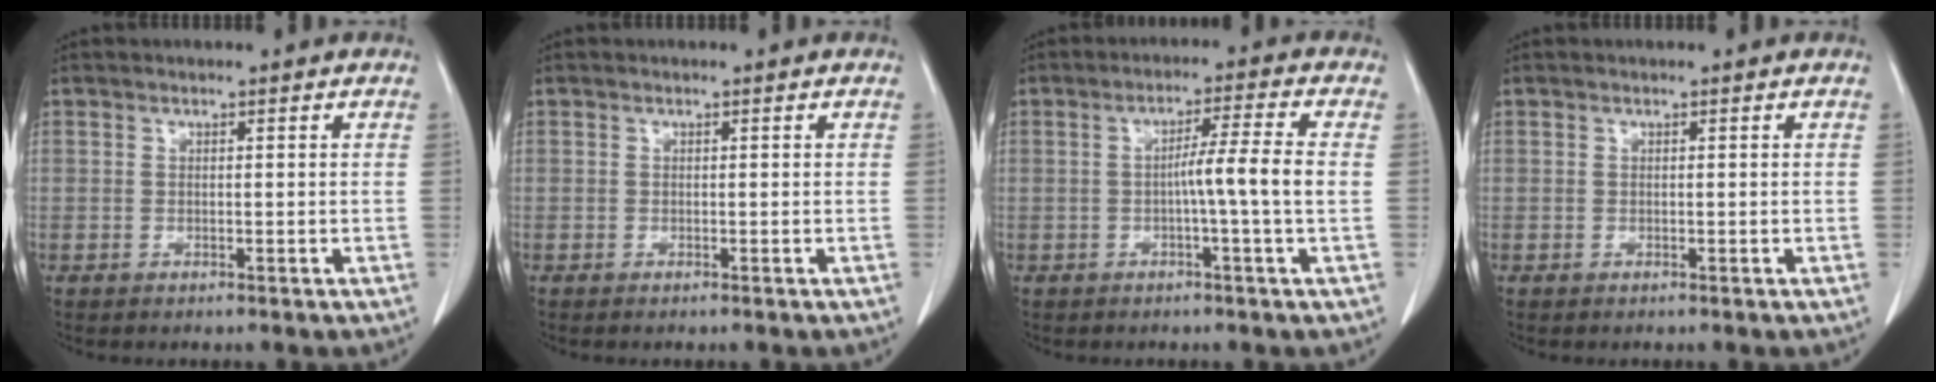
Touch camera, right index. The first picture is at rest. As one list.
[{"total": 0.0}, {"total": 6.1, "force": [-0.7, -1.2, 6.0], "torque": [-0.095, 0.008, -0.012]}, {"total": 0.0}]